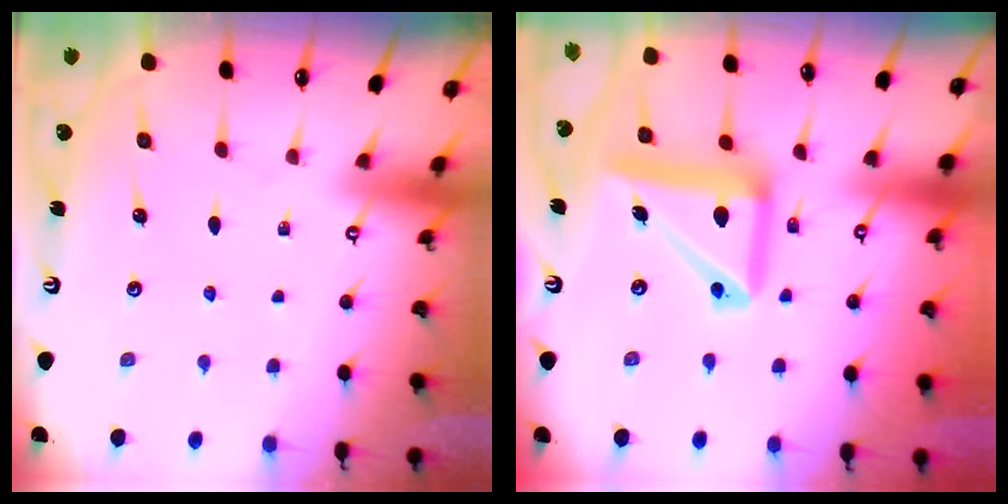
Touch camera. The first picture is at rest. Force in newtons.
{"total": 15.1, "press": 14.9, "slide": 1.9}